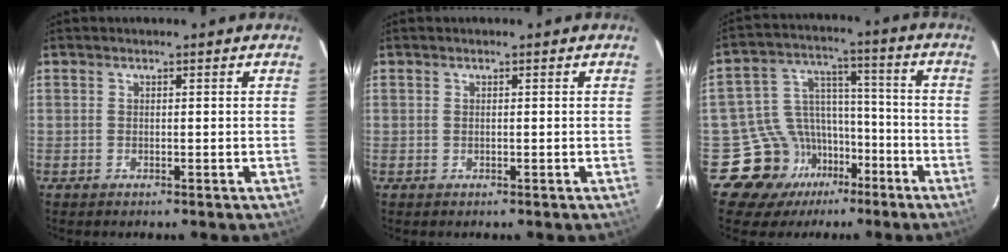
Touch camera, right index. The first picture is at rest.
{"total": 0.0}
{"total": 12.4, "force": [-8.5, 8.9, 1.2], "torque": [-0.038, 0.061, -0.139]}